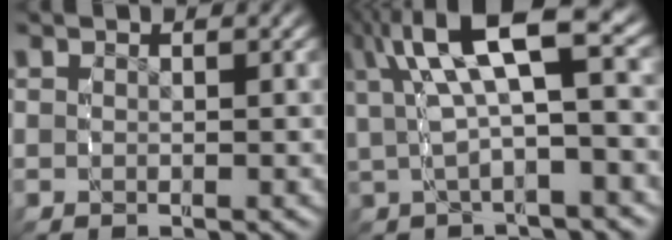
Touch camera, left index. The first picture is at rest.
{"total": 7.5, "force": [2.0, 3.9, 6.1], "torque": [-0.108, 0.020, 0.023]}